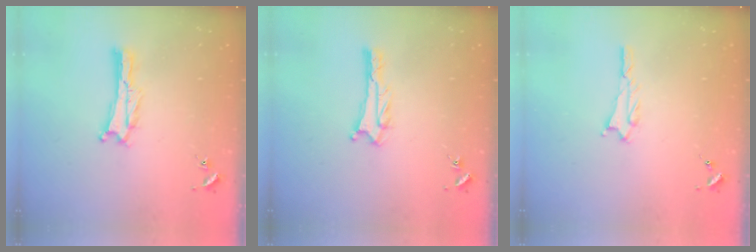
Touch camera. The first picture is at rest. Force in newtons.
{"total": 3.3, "press": 3.3, "slide": 0.3}
{"total": 1.8, "press": 1.8, "slide": 0.2}